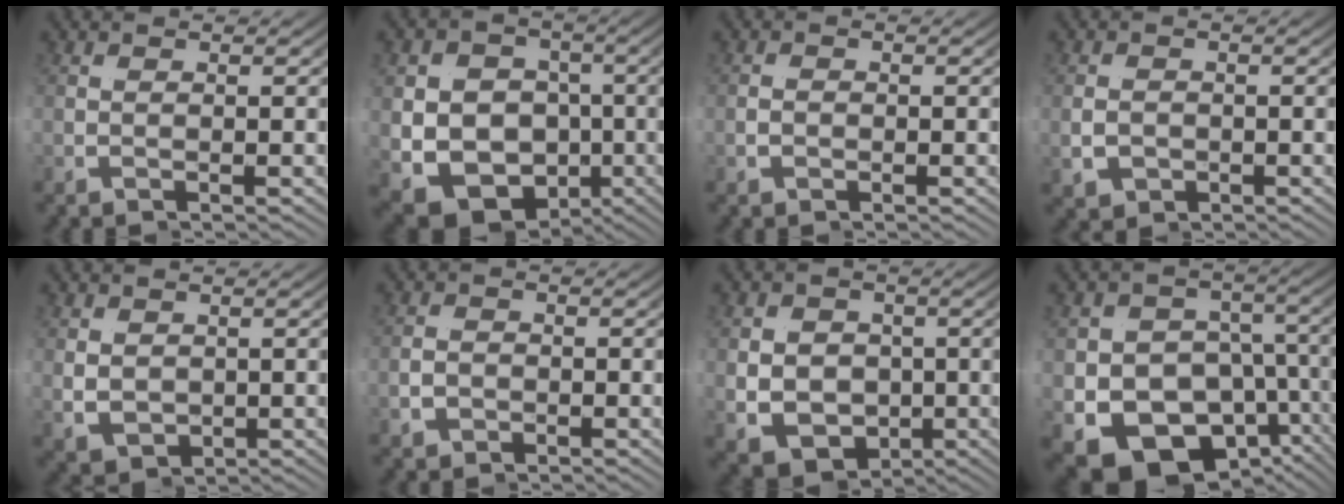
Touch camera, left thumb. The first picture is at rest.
{"total": 14.2, "force": [-2.4, 11.4, 8.2], "torque": [-0.148, -0.048, -0.033]}
{"total": 0.6, "force": [-0.4, 0.1, -0.5], "torque": [0.005, -0.003, -0.007]}
{"total": 0.8, "force": [-0.1, 0.8, 0.0], "torque": [-0.002, -0.003, 0.000]}
{"total": 2.5, "force": [0.3, 1.9, 1.6], "torque": [-0.022, -0.010, 0.012]}
{"total": 1.1, "force": [-0.5, 0.5, -0.8], "torque": [0.004, -0.004, -0.009]}
{"total": 11.2, "force": [-0.5, 9.6, 5.8], "torque": [-0.109, -0.022, -0.011]}
{"total": 13.5, "force": [-4.3, 10.4, 7.4], "torque": [-0.133, -0.053, -0.066]}